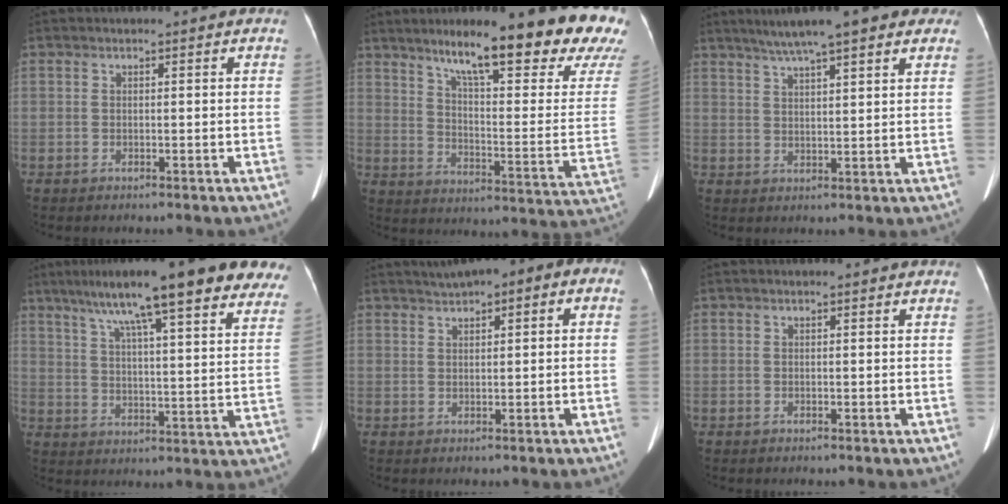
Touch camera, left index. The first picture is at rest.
{"total": 25.5, "force": [19.4, 2.7, 16.2], "torque": [-0.217, -0.047, 0.253]}
{"total": 12.8, "force": [9.6, 2.2, 8.2], "torque": [-0.126, 0.038, 0.135]}
{"total": 23.8, "force": [17.4, 3.2, 15.9], "torque": [-0.240, 0.042, 0.228]}
{"total": 7.0, "force": [3.5, 2.4, 5.6], "torque": [-0.079, 0.039, 0.046]}
{"total": 0.0}